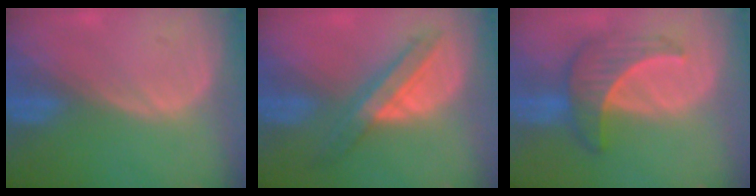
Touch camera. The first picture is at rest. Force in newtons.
{"total": 5.9, "press": 5.9, "slide": 0.6}
{"total": 6.6, "press": 6.4, "slide": 1.7}